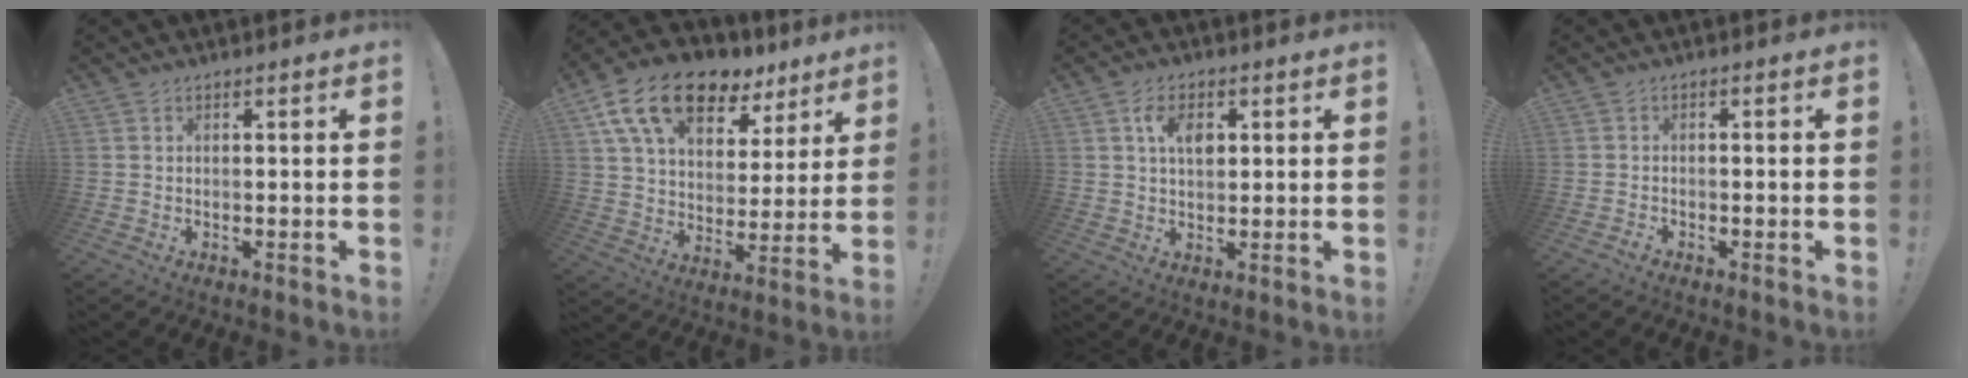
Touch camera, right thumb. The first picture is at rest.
{"total": 17.9, "force": [11.1, 9.6, 10.1], "torque": [-0.171, -0.060, 0.202]}
{"total": 6.7, "force": [2.1, 4.0, 4.9], "torque": [-0.082, 0.002, 0.036]}
{"total": 1.7, "force": [-1.5, 0.3, 0.8], "torque": [-0.008, 0.006, -0.026]}